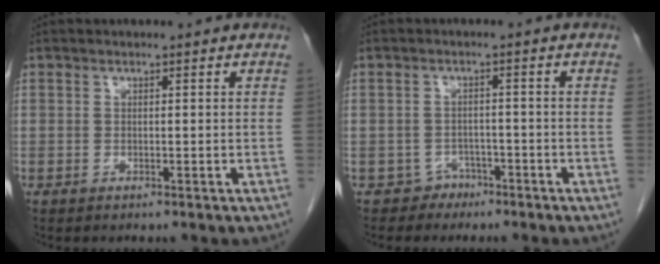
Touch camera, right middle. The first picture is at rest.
{"total": 2.6, "force": [-1.8, 1.7, -0.6], "torque": [0.011, 0.011, -0.028]}